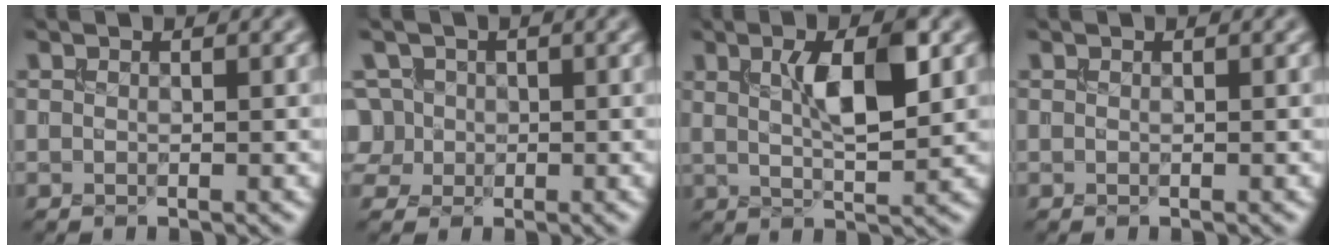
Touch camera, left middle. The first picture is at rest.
{"total": 3.8, "force": [-0.1, 3.5, 1.4], "torque": [-0.025, 0.031, -0.012]}
{"total": 5.2, "force": [1.6, 1.3, 4.8], "torque": [-0.089, 0.004, 0.027]}
{"total": 0.0}